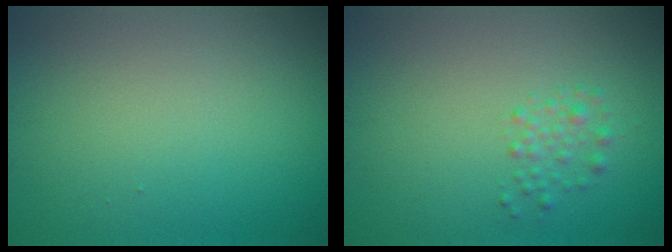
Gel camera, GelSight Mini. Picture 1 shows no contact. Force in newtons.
{"total": 1.4, "press": 1.3, "slide": 0.1}